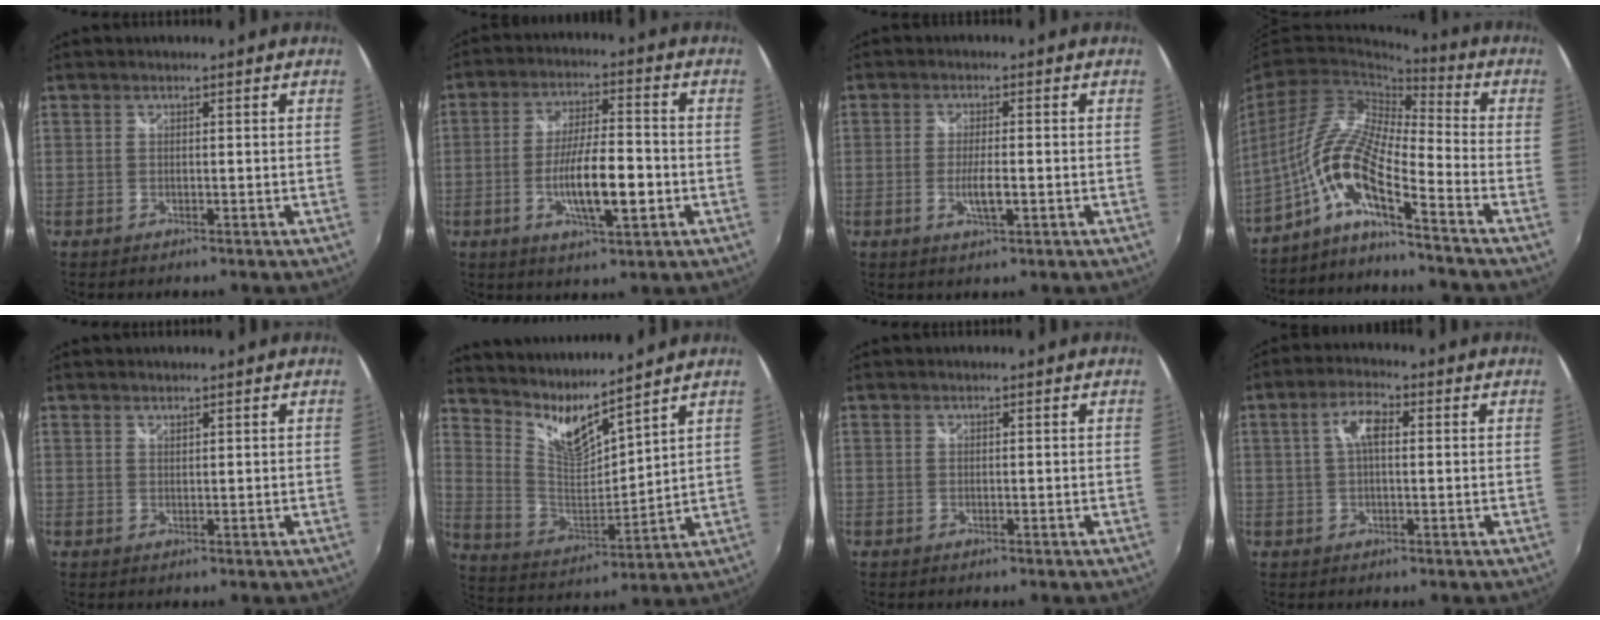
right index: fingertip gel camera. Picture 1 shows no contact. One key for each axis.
{"total": 10.7, "fx": -3.0, "fy": 2.4, "fz": 10.0, "tx": -0.185, "ty": -0.006, "tz": -0.048}
{"total": 3.9, "fx": -1.1, "fy": 0.6, "fz": 3.7, "tx": -0.071, "ty": -0.005, "tz": -0.018}
{"total": 11.2, "fx": -6.6, "fy": 1.0, "fz": 9.0, "tx": -0.170, "ty": -0.003, "tz": -0.141}
{"total": 0.7, "fx": 0.6, "fy": 0.1, "fz": 0.1, "tx": -0.001, "ty": 0.001, "tz": 0.012}
{"total": 9.2, "fx": 8.3, "fy": 0.3, "fz": 3.9, "tx": -0.076, "ty": -0.030, "tz": 0.164}
{"total": 0.0}
{"total": 5.0, "fx": 0.9, "fy": 2.0, "fz": 4.5, "tx": -0.087, "ty": 0.014, "tz": 0.013}